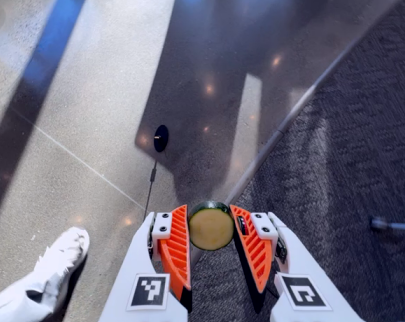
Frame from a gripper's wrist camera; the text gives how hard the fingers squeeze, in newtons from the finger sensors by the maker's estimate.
{"total": 8.5, "left": 8.1, "right": 8.9}